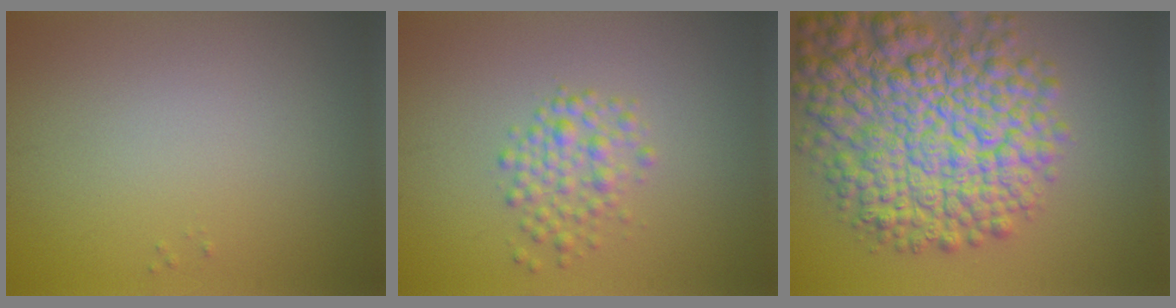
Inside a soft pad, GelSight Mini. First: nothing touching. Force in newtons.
{"total": 2.6, "press": 2.6, "slide": 0.0}
{"total": 12.3, "press": 12.3, "slide": 0.5}